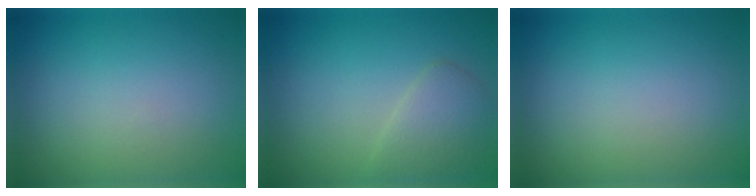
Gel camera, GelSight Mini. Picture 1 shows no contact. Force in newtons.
{"total": 2.7, "press": 2.7, "slide": 0.1}
{"total": 0.0}